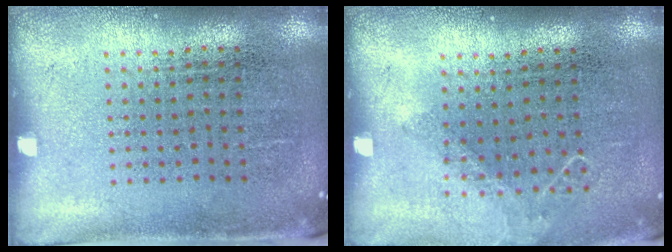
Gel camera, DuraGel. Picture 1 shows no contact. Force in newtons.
{"total": 0.8, "press": 0.8, "slide": 0.1}